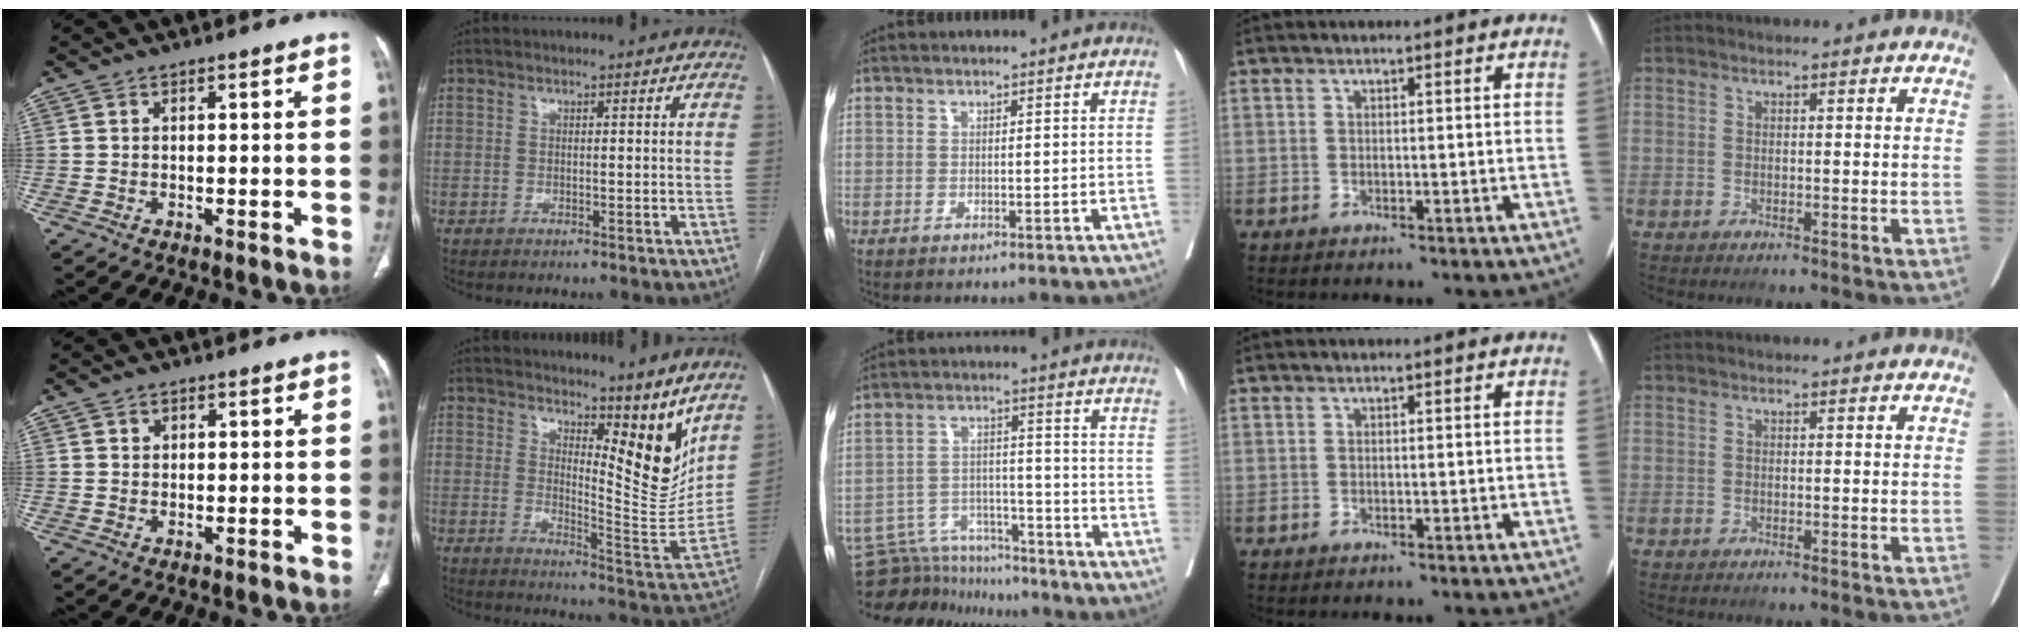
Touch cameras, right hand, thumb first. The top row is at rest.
{"thumb": {"total": 1.3, "force": [0.6, 1.1, 0.5], "torque": [-0.002, -0.001, 0.008]}, "index": {"total": 11.4, "force": [8.5, 2.7, 7.2], "torque": [-0.097, -0.034, 0.128]}, "middle": {"total": 11.0, "force": [-10.7, 2.5, 0.6], "torque": [-0.008, 0.024, -0.176]}}